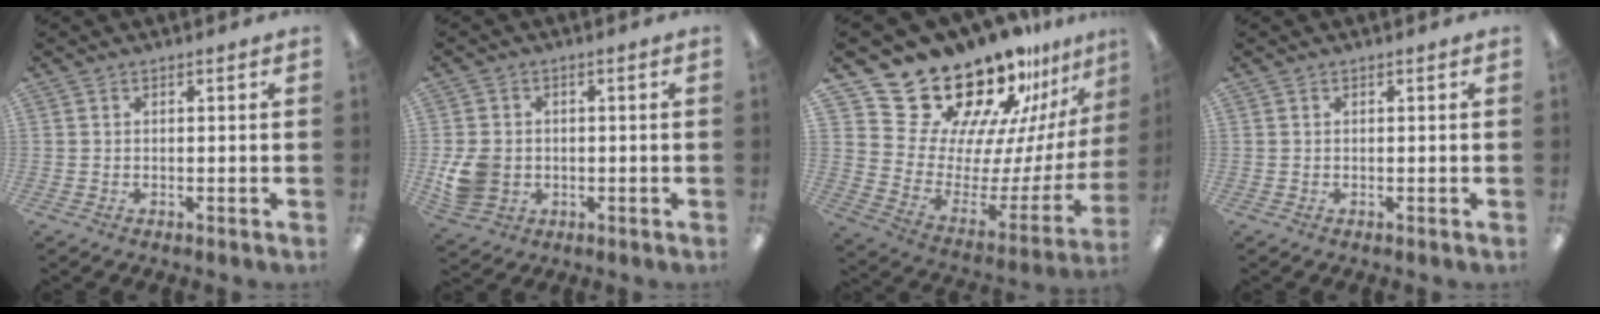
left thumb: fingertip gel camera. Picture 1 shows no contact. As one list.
[{"total": 7.4, "force": [-0.5, 6.5, 3.6], "torque": [-0.070, 0.009, -0.005]}, {"total": 23.7, "force": [20.4, 10.0, 6.9], "torque": [-0.098, -0.169, 0.378]}, {"total": 0.0}]